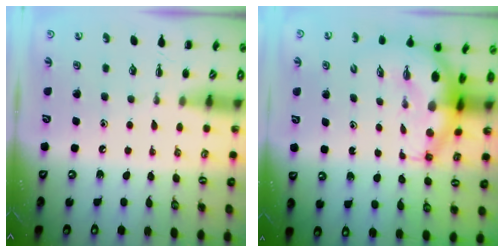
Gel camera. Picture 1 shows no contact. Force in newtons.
{"total": 7.5, "press": 7.2, "slide": 2.1}